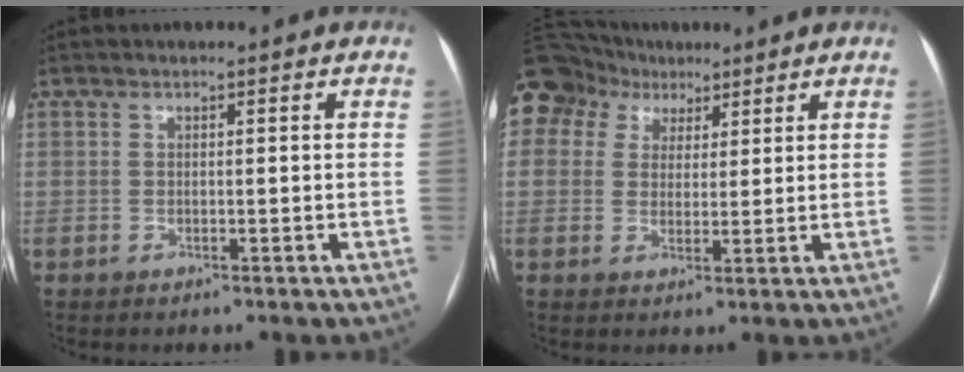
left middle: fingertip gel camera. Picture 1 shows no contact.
{"total": 13.3, "force": [7.7, 10.3, 3.6], "torque": [-0.121, 0.060, 0.146]}